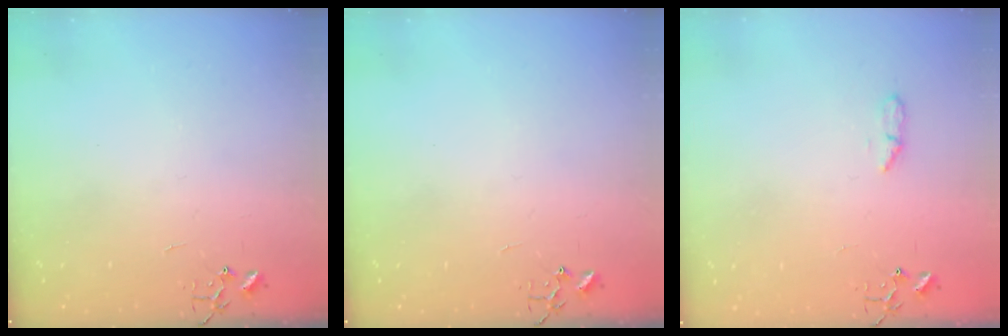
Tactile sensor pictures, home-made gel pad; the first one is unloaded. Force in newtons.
{"total": 0.0}
{"total": 4.5, "press": 4.4, "slide": 0.6}